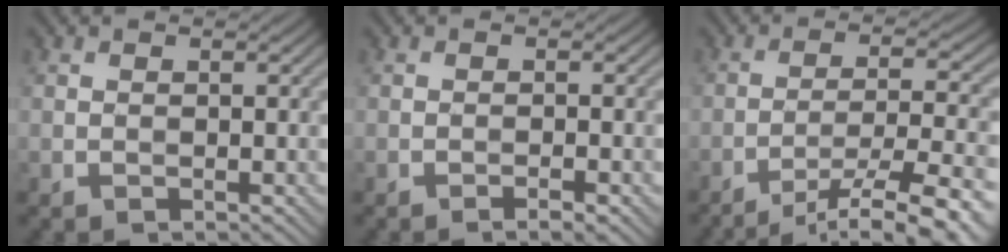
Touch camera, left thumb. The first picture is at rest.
{"total": 1.5, "force": [-1.0, 0.1, 1.1], "torque": [-0.016, 0.004, -0.018]}
{"total": 13.0, "force": [-9.6, 2.6, 8.4], "torque": [-0.132, 0.001, -0.133]}